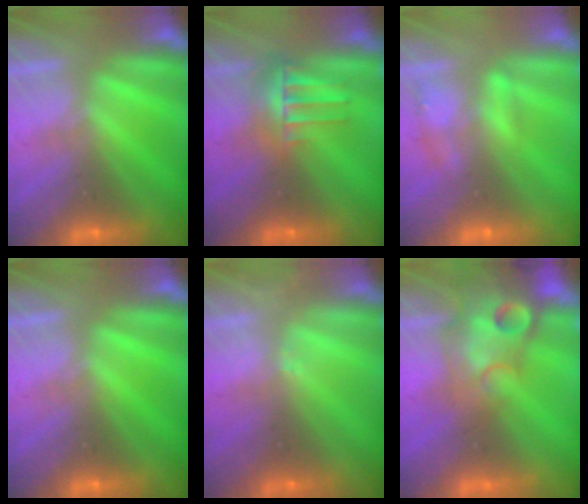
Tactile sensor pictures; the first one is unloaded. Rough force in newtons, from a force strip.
{"total": 5.4}
{"total": 2.2}
{"total": 0.0}
{"total": 2.4}
{"total": 9.5}